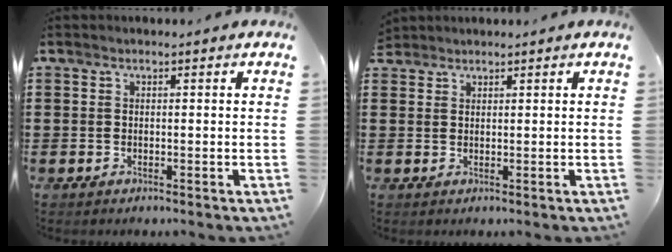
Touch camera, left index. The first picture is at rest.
{"total": 1.2, "force": [1.2, 0.3, 0.0], "torque": [-0.002, 0.000, 0.024]}